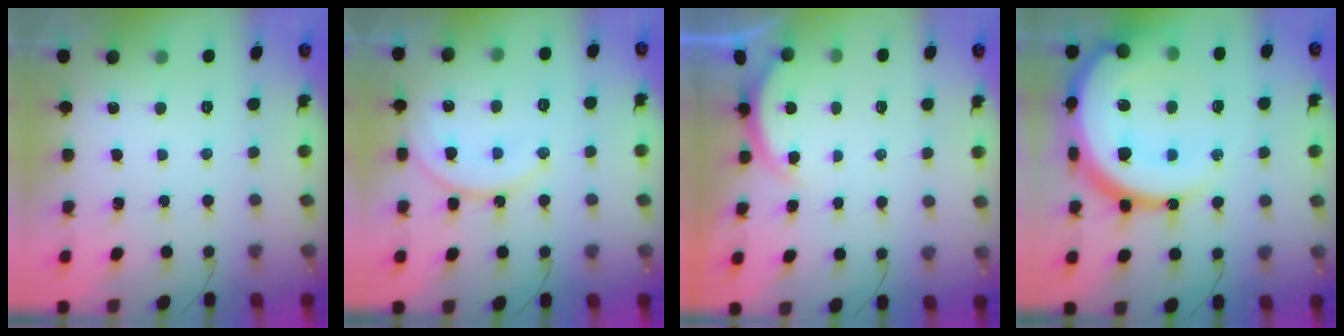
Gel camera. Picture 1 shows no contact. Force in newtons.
{"total": 14.5, "press": 14.4, "slide": 1.5}
{"total": 1.7, "press": 1.7, "slide": 0.4}
{"total": 28.4, "press": 28.2, "slide": 2.8}